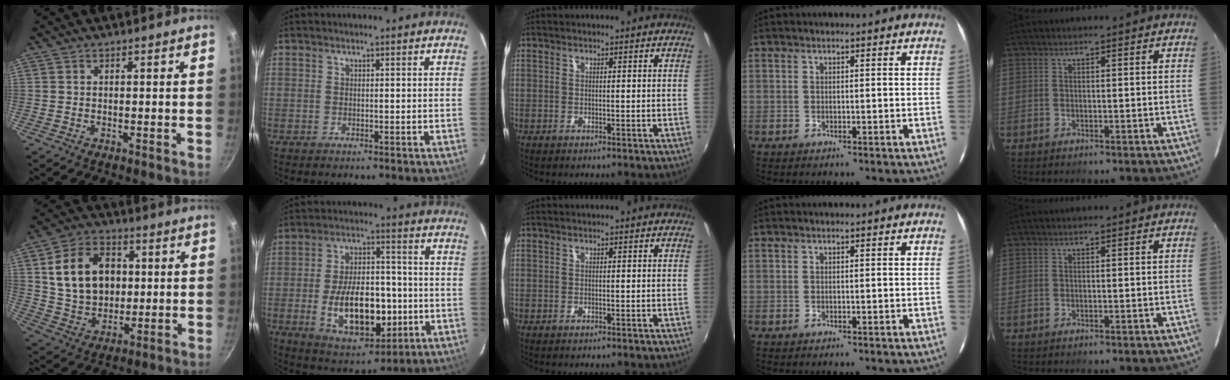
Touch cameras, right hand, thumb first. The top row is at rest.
{"thumb": {"total": 16.0, "force": [2.8, 11.9, 10.4], "torque": [-0.158, 0.005, 0.053]}, "index": {"total": 17.3, "force": [-3.7, 9.1, 14.2], "torque": [-0.261, 0.004, -0.036]}}